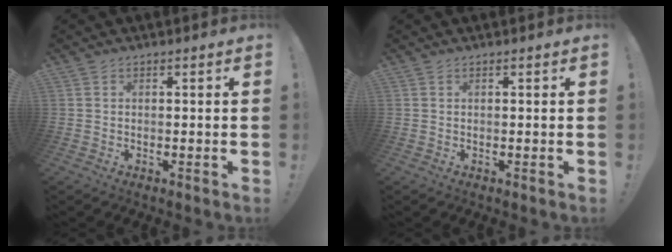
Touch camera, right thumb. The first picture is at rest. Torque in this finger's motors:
{"motor_torque": [0.17, -0.03, 0.21, -0.03, 0.00]}